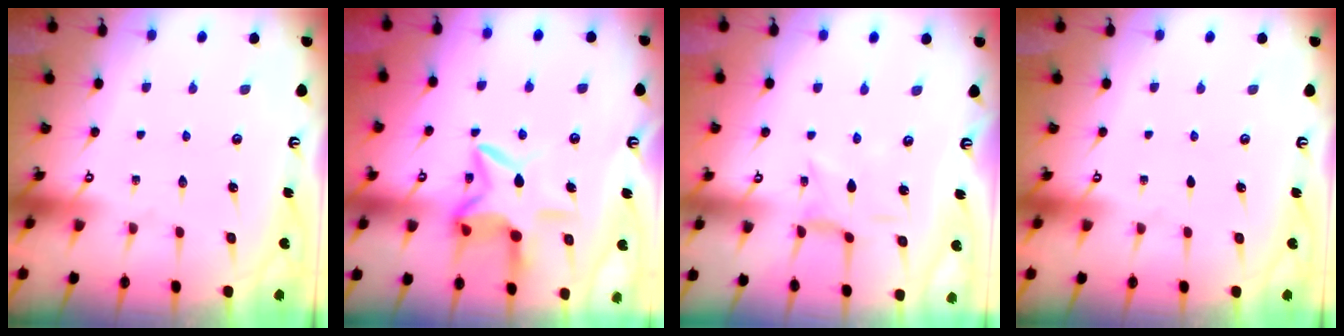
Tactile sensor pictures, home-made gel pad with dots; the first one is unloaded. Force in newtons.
{"total": 10.5, "press": 10.4, "slide": 1.6}
{"total": 2.0, "press": 2.0, "slide": 0.3}
{"total": 0.0}